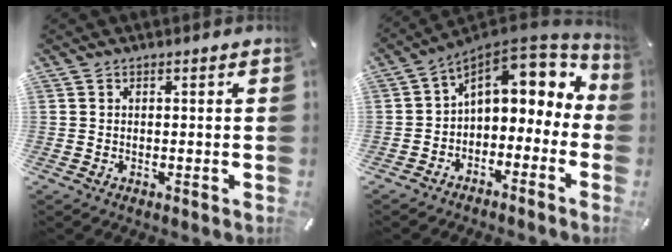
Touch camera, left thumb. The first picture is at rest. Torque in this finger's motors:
{"motor_torque": [0.94, 3.03, 0.92, -0.42, 0.41]}